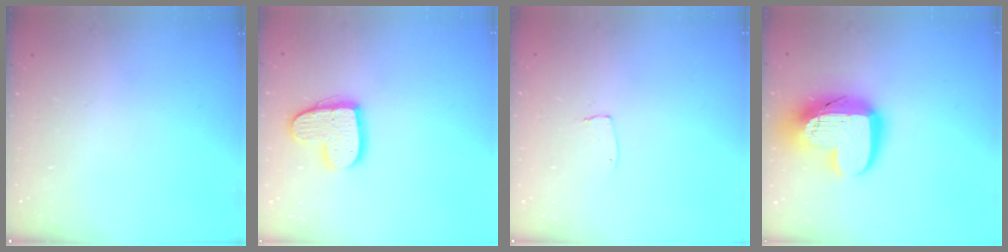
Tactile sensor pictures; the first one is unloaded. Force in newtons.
{"total": 14.5, "press": 14.5, "slide": 1.0}
{"total": 2.6, "press": 2.6, "slide": 0.1}
{"total": 18.3, "press": 18.3, "slide": 1.2}